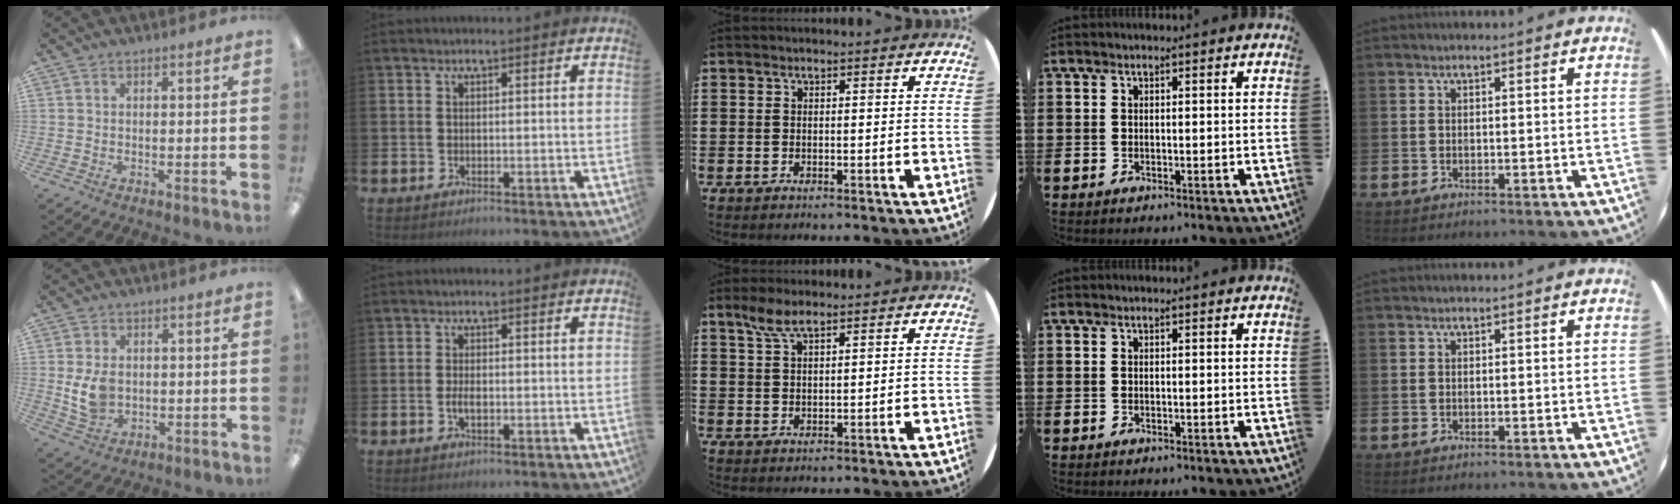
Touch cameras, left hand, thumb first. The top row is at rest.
{"thumb": {"total": 7.1, "force": [0.2, 5.2, 4.8], "torque": [-0.100, 0.002, 0.006]}, "index": {"total": 1.8, "force": [-0.4, 0.9, 1.6], "torque": [-0.024, -0.001, -0.009]}, "middle": {"total": 3.9, "force": [2.7, 1.2, 2.6], "torque": [-0.057, 0.006, 0.049]}}